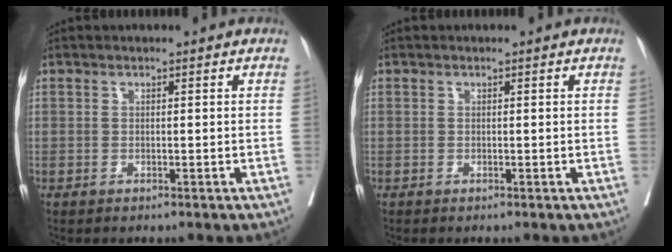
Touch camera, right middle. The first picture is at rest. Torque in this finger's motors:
{"motor_torque": [-1.42, -0.51, 0.02, 0.01]}